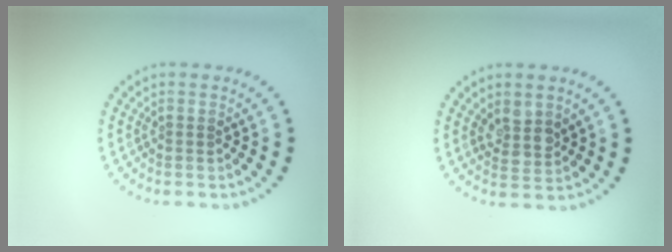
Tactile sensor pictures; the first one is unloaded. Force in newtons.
{"total": 2.3, "press": 2.0, "slide": 1.1}